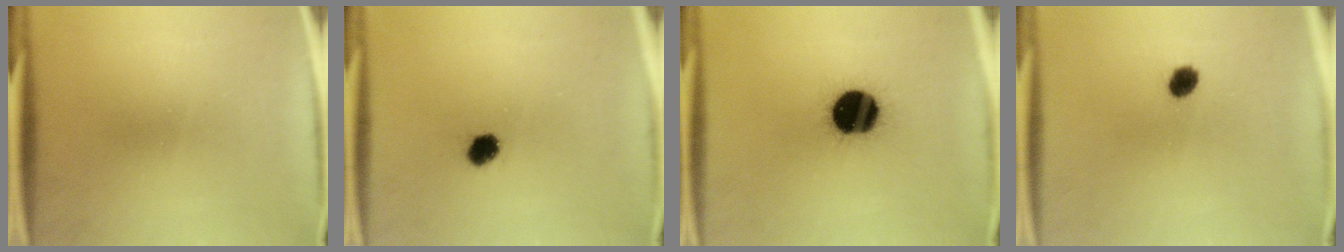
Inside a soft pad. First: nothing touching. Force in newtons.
{"total": 2.6}
{"total": 17.1}
{"total": 2.9}